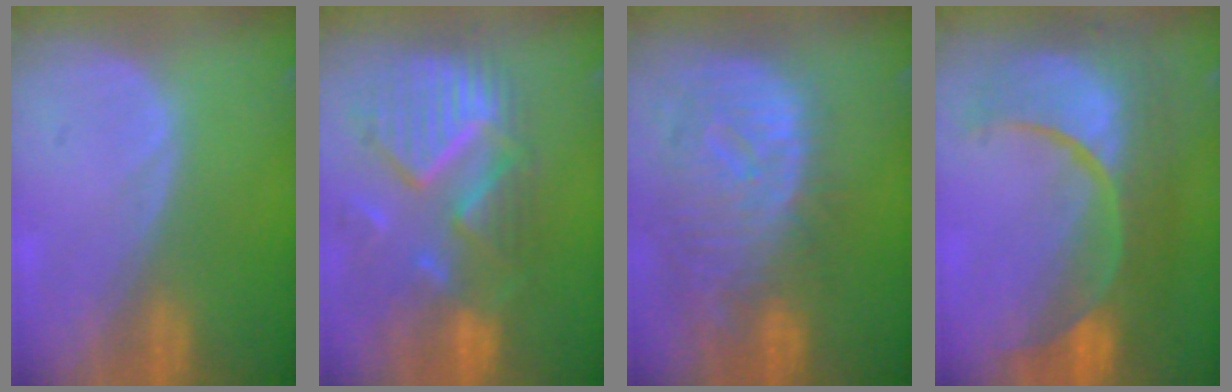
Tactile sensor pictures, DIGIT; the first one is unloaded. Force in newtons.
{"total": 12.2, "press": 10.6, "slide": 6.0}
{"total": 12.2, "press": 10.5, "slide": 6.2}
{"total": 12.1, "press": 12.0, "slide": 1.5}